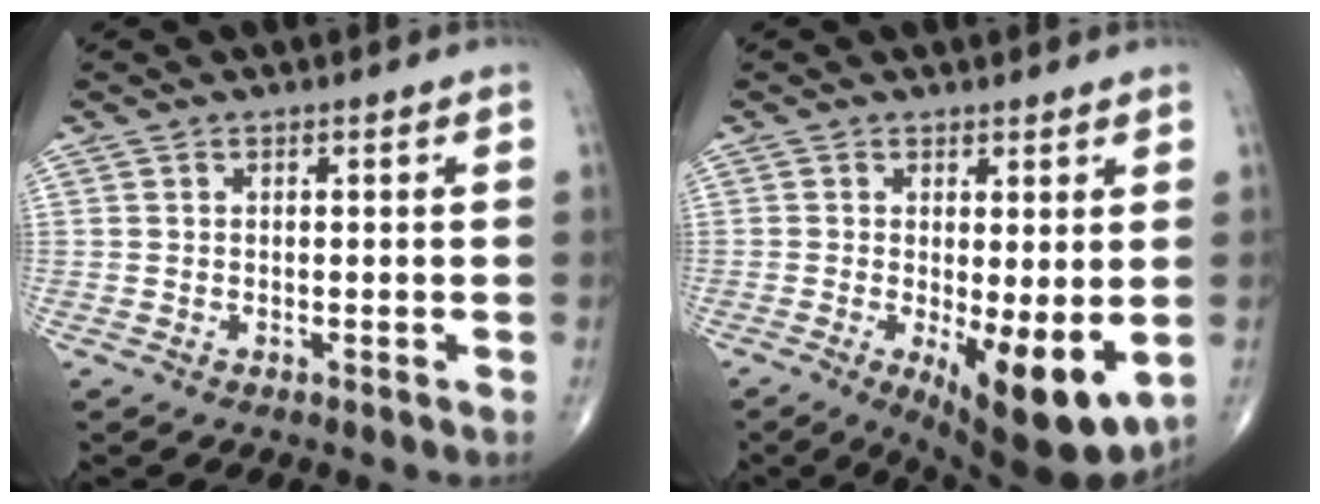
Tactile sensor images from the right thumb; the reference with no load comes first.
{"total": 11.4, "force": [-2.3, 3.8, 10.6], "torque": [-0.148, -0.027, -0.024]}